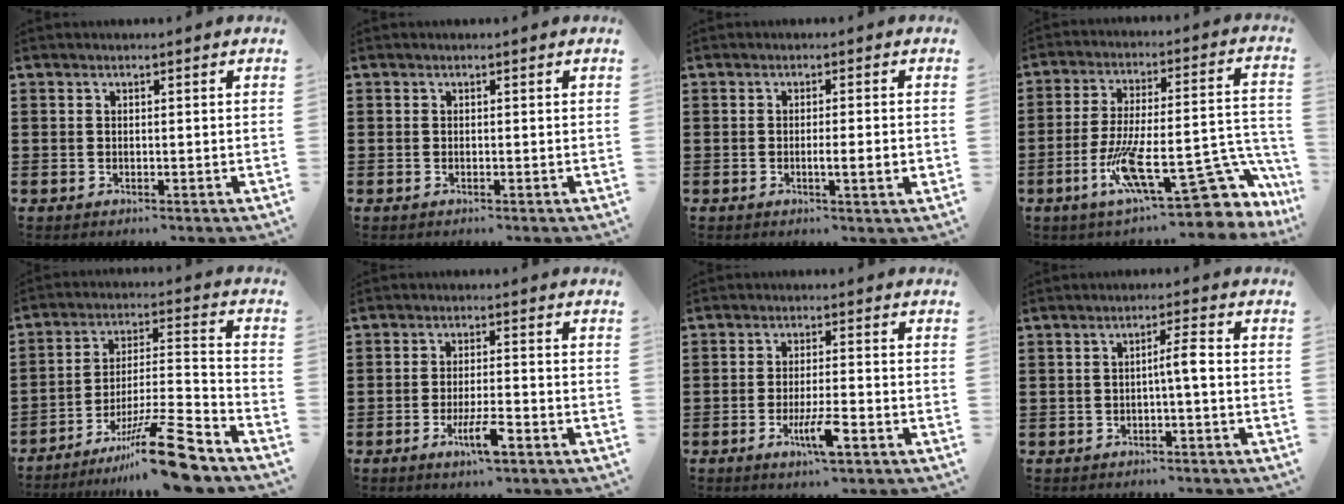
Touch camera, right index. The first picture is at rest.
{"total": 0.0}
{"total": 3.1, "force": [-0.7, 0.0, 3.0], "torque": [-0.050, -0.006, -0.014]}
{"total": 19.9, "force": [-8.4, 6.4, 16.8], "torque": [-0.275, 0.010, -0.129]}
{"total": 14.7, "force": [-10.9, 1.5, 9.6], "torque": [-0.129, 0.051, -0.189]}
{"total": 5.7, "force": [-2.9, 1.1, 4.8], "torque": [-0.103, -0.012, -0.055]}
{"total": 5.9, "force": [-2.7, 0.9, 5.2], "torque": [-0.101, -0.012, -0.048]}
{"total": 3.1, "force": [-0.5, 0.0, 3.1], "torque": [-0.056, 0.001, -0.013]}